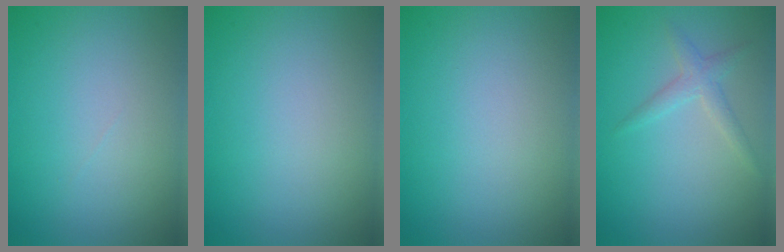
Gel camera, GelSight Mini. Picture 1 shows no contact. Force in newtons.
{"total": 0.0}
{"total": 0.0}
{"total": 1.7, "press": 1.7, "slide": 0.1}